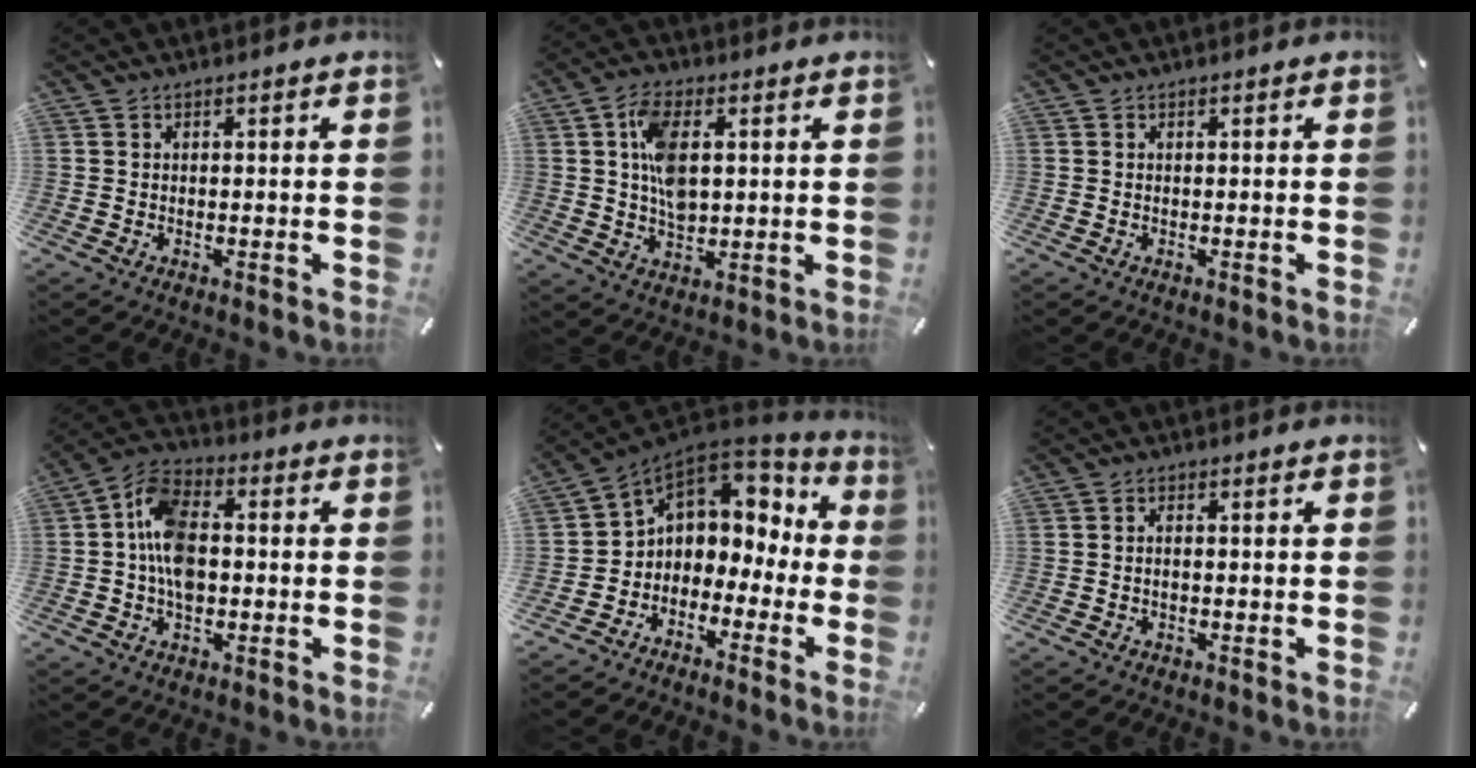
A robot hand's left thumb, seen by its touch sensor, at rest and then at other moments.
{"total": 8.5, "force": [1.6, 4.8, 6.8], "torque": [-0.136, 0.002, 0.023]}
{"total": 0.0}
{"total": 10.4, "force": [-1.0, 6.8, 7.8], "torque": [-0.168, 0.020, -0.018]}
{"total": 5.8, "force": [1.3, 5.6, 1.0], "torque": [-0.045, -0.023, 0.028]}
{"total": 1.1, "force": [-0.3, 0.5, 0.9], "torque": [-0.017, 0.001, -0.007]}